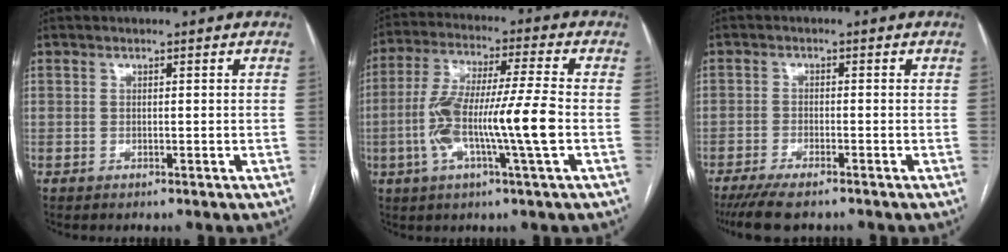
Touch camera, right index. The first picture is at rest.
{"total": 13.6, "force": [-2.8, 0.0, 13.3], "torque": [-0.260, 0.007, -0.056]}
{"total": 6.2, "force": [-5.0, 1.2, 3.6], "torque": [-0.057, -0.013, -0.083]}